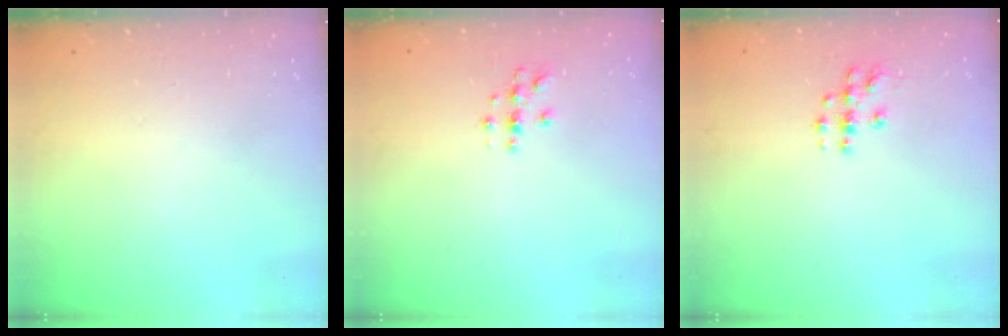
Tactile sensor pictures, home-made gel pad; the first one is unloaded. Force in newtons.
{"total": 3.0, "press": 3.0, "slide": 0.3}
{"total": 5.4, "press": 5.4, "slide": 0.5}